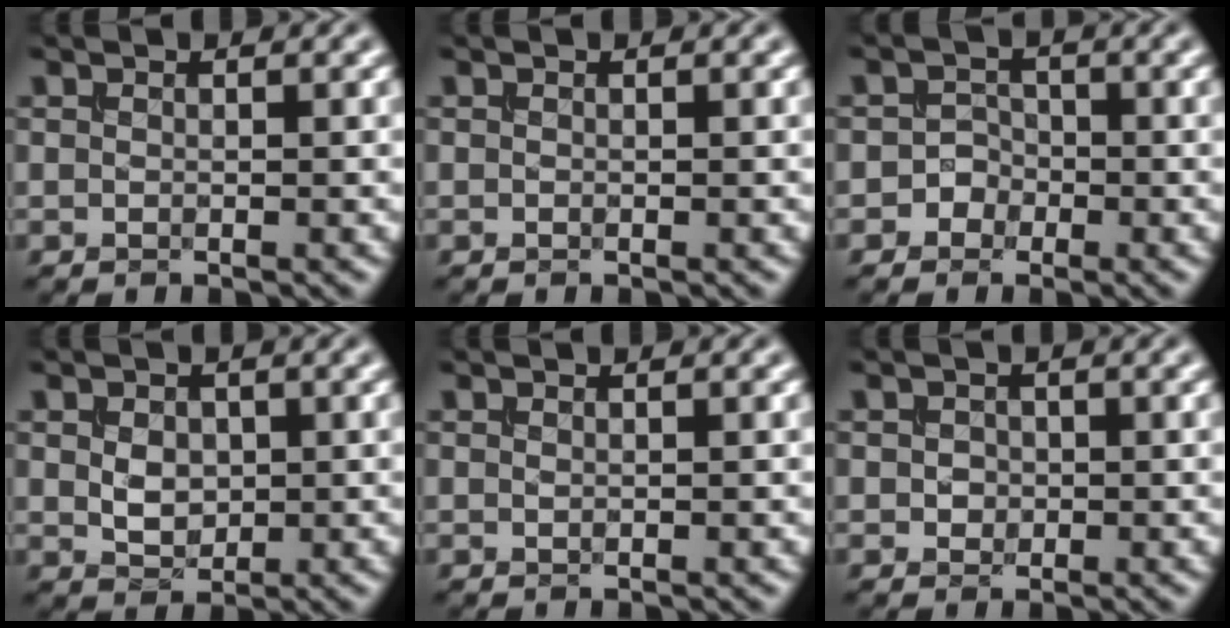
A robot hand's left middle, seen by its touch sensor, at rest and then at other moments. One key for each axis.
{"total": 0.0}
{"total": 1.6, "fx": -0.8, "fy": 1.4, "fz": 0.1, "tx": 0.020, "ty": 0.008, "tz": -0.022}
{"total": 2.2, "fx": 0.2, "fy": 1.7, "fz": 1.5, "tx": -0.033, "ty": -0.001, "tz": 0.004}
{"total": 0.0}
{"total": 1.0, "fx": -0.1, "fy": 0.9, "fz": 0.4, "tx": -0.008, "ty": -0.001, "tz": -0.003}